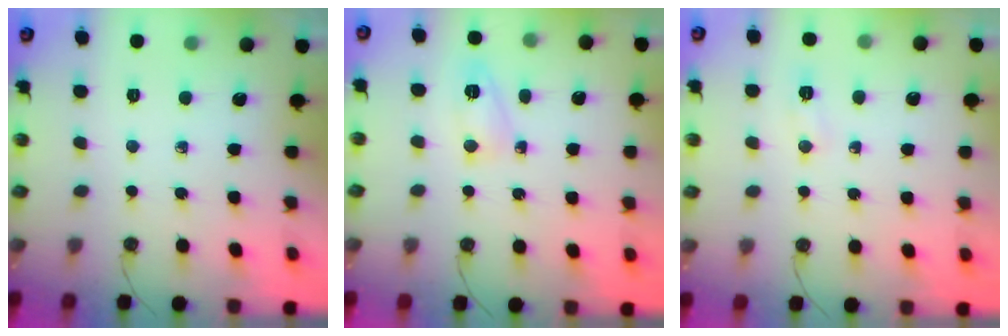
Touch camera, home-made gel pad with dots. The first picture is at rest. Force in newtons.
{"total": 5.3, "press": 5.3, "slide": 0.4}
{"total": 4.6, "press": 4.6, "slide": 0.5}